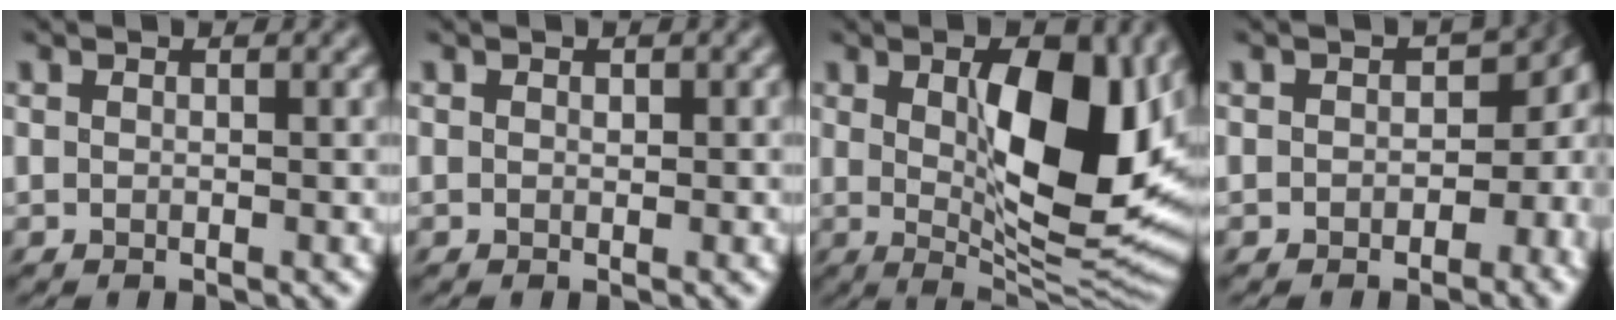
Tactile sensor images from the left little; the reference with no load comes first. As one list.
[{"total": 0.8, "force": [0.2, 0.6, 0.5], "torque": [-0.010, -0.001, 0.004]}, {"total": 11.9, "force": [2.0, 5.2, 10.5], "torque": [-0.141, -0.017, 0.034]}, {"total": 10.7, "force": [-2.0, 7.8, 7.0], "torque": [-0.086, -0.022, -0.049]}]